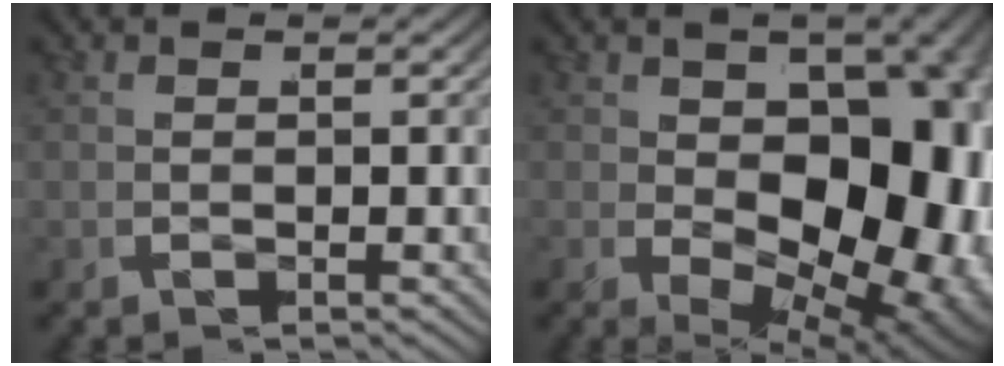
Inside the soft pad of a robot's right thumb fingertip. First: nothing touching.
{"total": 16.7, "force": [-1.1, 10.5, 13.0], "torque": [-0.216, -0.073, 0.023]}